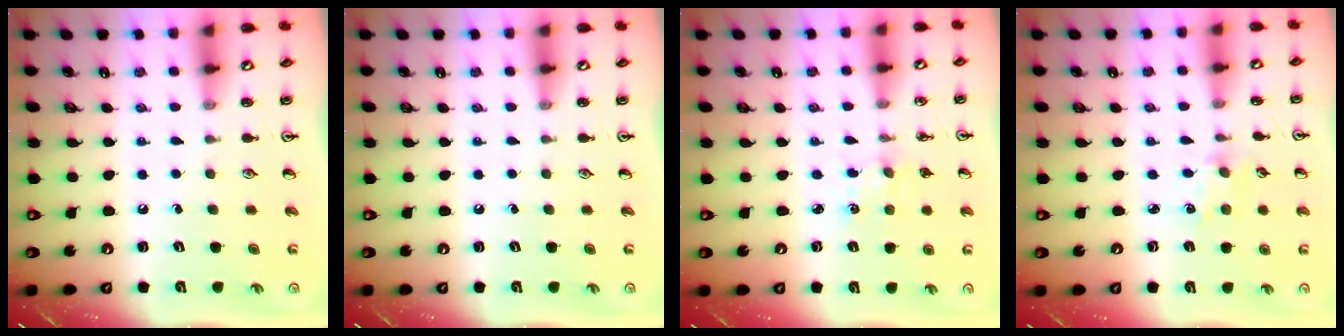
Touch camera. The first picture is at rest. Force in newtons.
{"total": 0.0}
{"total": 2.8, "press": 2.8, "slide": 0.3}
{"total": 1.2, "press": 1.2, "slide": 0.2}